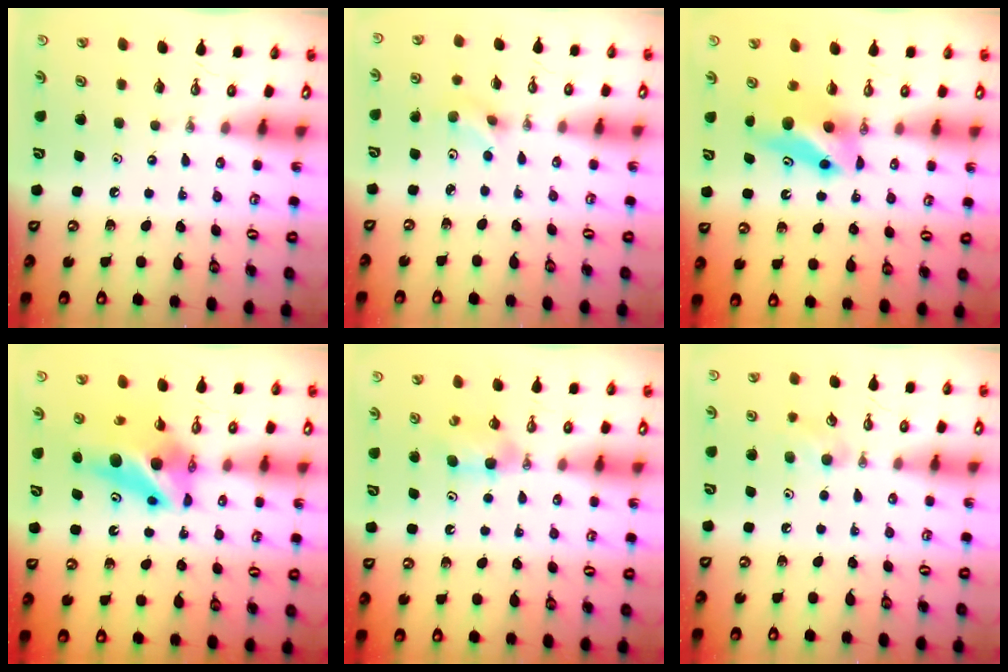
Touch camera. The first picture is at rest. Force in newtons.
{"total": 2.9, "press": 2.8, "slide": 0.6}
{"total": 7.1, "press": 7.0, "slide": 1.5}
{"total": 11.4, "press": 11.4, "slide": 1.0}
{"total": 5.9, "press": 2.9, "slide": 5.2}
{"total": 6.2, "press": 6.0, "slide": 1.4}